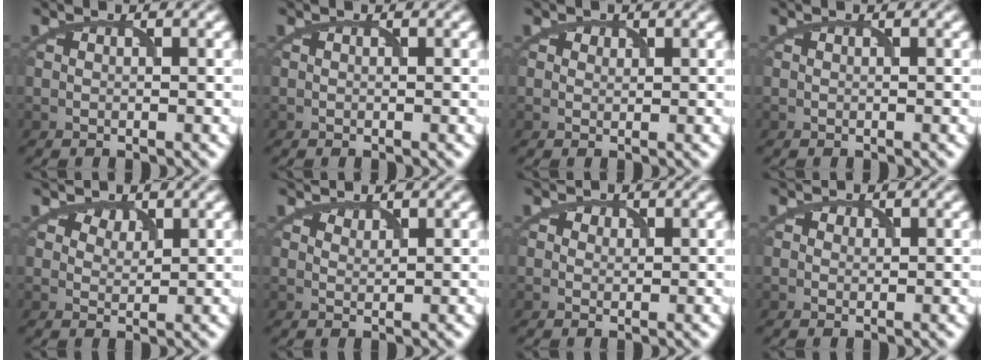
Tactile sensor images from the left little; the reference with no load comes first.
{"total": 0.0}
{"total": 1.1, "force": [0.7, 0.8, 0.3], "torque": [0.000, 0.001, 0.006]}
{"total": 0.0}
{"total": 1.5, "force": [1.2, 0.9, 0.3], "torque": [-0.003, -0.006, 0.028]}
{"total": 0.8, "force": [0.8, 0.2, 0.0], "torque": [-0.002, 0.000, 0.022]}
{"total": 1.5, "force": [0.8, 1.2, 0.5], "torque": [-0.004, 0.005, 0.006]}
{"total": 1.2, "force": [0.6, 0.9, 0.4], "torque": [-0.001, 0.004, 0.002]}